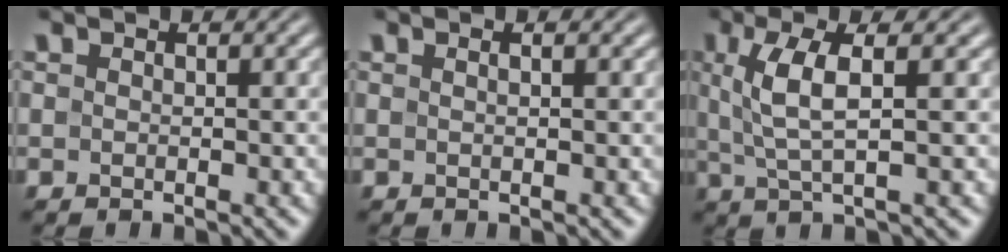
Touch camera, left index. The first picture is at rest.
{"total": 1.2, "force": [0.5, 0.4, 1.0], "torque": [-0.007, -0.001, -0.001]}
{"total": 4.1, "force": [1.0, 0.9, 3.9], "torque": [-0.088, 0.003, 0.024]}